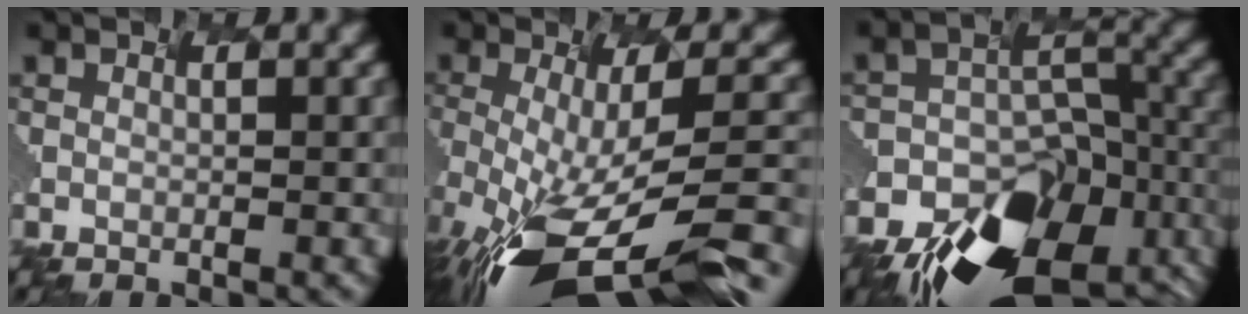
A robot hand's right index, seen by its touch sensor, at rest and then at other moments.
{"total": 13.2, "force": [-6.6, 3.7, 10.8], "torque": [-0.228, -0.026, -0.070]}
{"total": 13.6, "force": [-10.0, 6.3, 6.7], "torque": [-0.153, -0.025, -0.126]}